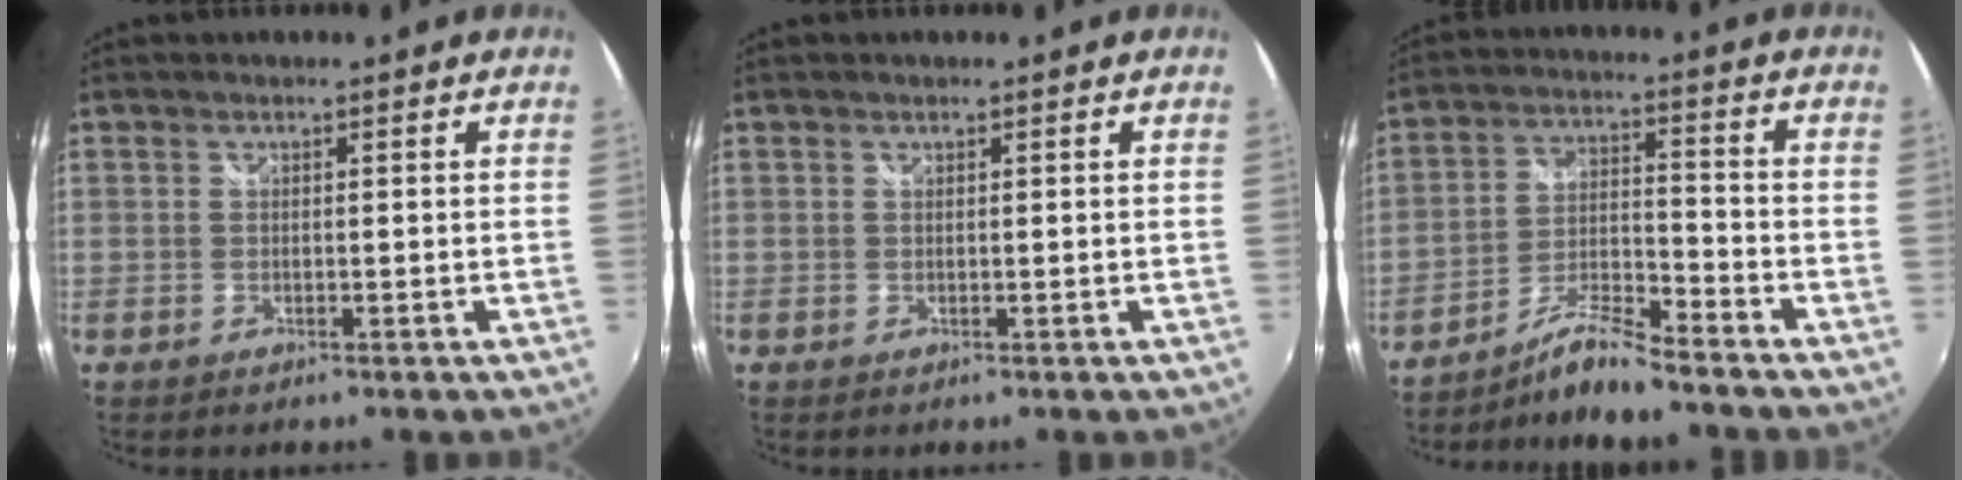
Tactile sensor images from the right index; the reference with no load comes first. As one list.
[{"total": 0.0}, {"total": 7.4, "force": [-6.9, -0.5, 2.6], "torque": [-0.061, 0.018, -0.130]}]